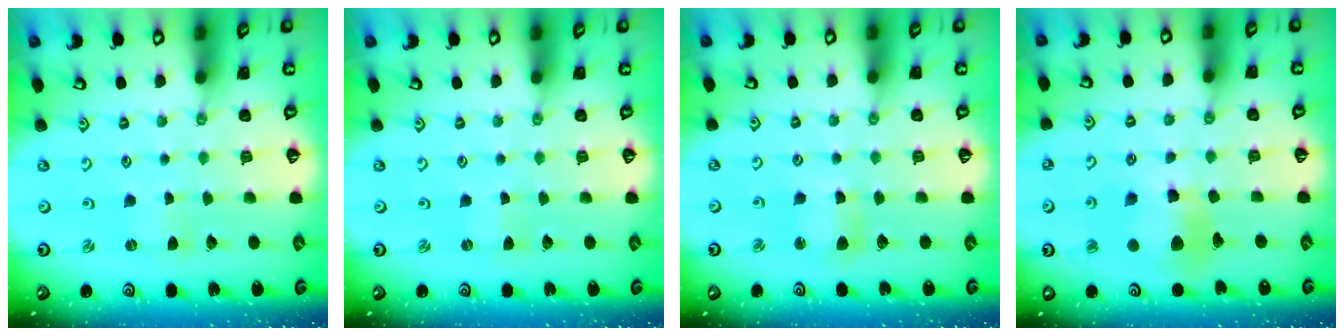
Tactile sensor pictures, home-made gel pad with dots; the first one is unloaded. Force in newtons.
{"total": 0.0}
{"total": 5.6, "press": 5.6, "slide": 0.6}
{"total": 10.3, "press": 10.2, "slide": 1.3}